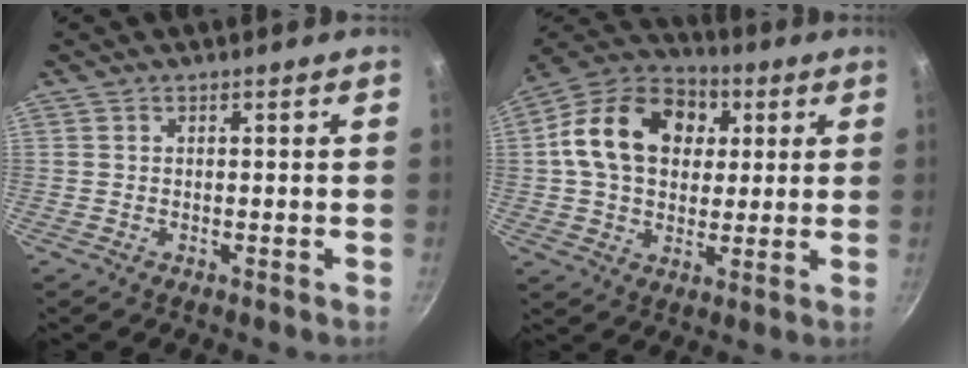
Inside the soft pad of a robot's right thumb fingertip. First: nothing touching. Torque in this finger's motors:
{"motor_torque": [1.62, 1.66, 1.06, -0.31, 0.13]}